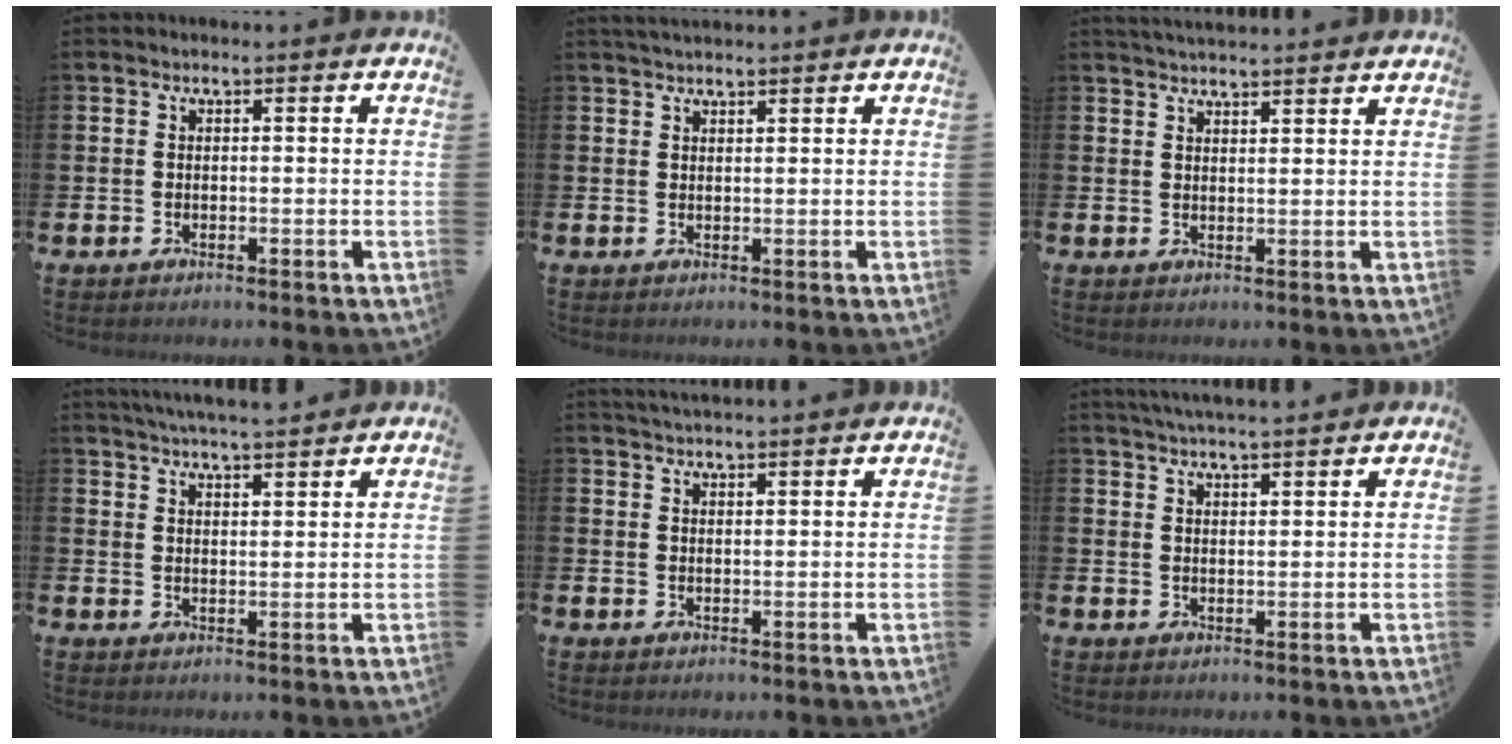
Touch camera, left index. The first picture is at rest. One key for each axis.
{"total": 2.1, "fx": 2.0, "fy": 0.3, "fz": 0.4, "tx": -0.006, "ty": -0.003, "tz": 0.036}
{"total": 3.1, "fx": 3.1, "fy": -0.1, "fz": 0.0, "tx": 0.000, "ty": -0.017, "tz": 0.056}
{"total": 5.0, "fx": 4.9, "fy": -0.1, "fz": 0.7, "tx": -0.020, "ty": -0.023, "tz": 0.089}
{"total": 2.9, "fx": 2.9, "fy": -0.1, "fz": 0.1, "tx": 0.000, "ty": -0.015, "tz": 0.051}
{"total": 4.1, "fx": 4.0, "fy": 0.0, "fz": 0.8, "tx": -0.019, "ty": -0.014, "tz": 0.073}